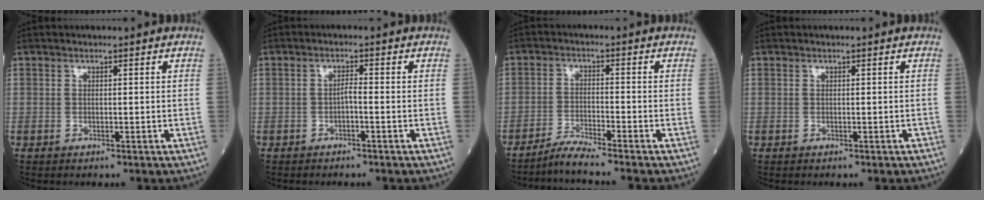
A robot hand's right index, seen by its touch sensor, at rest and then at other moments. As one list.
[{"total": 1.4, "force": [-0.6, 0.1, 1.2], "torque": [-0.020, 0.003, -0.013]}, {"total": 4.4, "force": [-4.0, -1.5, 1.1], "torque": [-0.028, -0.021, -0.080]}, {"total": 0.0}]